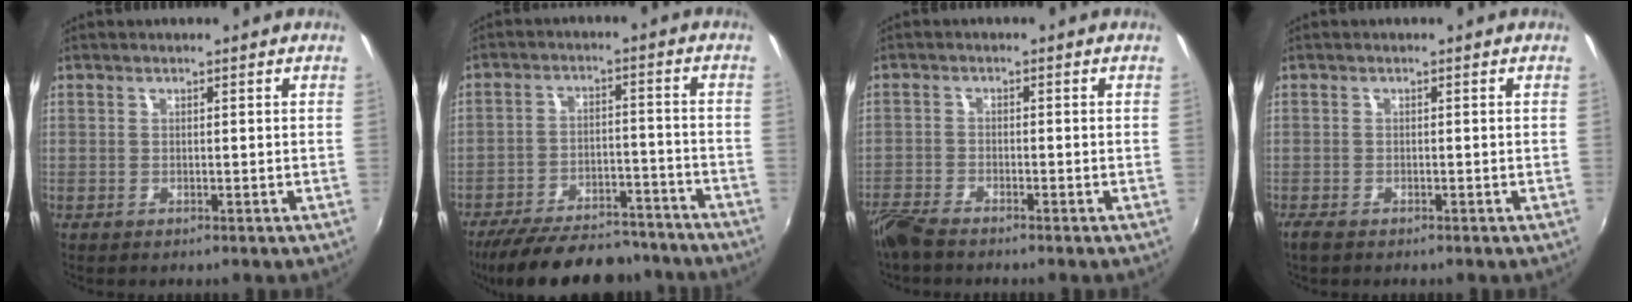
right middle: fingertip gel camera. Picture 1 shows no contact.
{"total": 21.5, "force": [-18.3, 6.9, 8.8], "torque": [-0.173, 0.004, -0.249]}
{"total": 5.0, "force": [-4.5, 0.9, 2.1], "torque": [-0.060, -0.018, -0.089]}
{"total": 1.9, "force": [-1.5, 0.7, 1.0], "torque": [-0.023, -0.008, -0.027]}